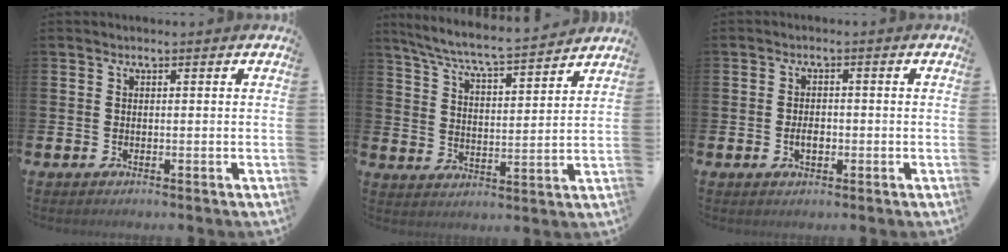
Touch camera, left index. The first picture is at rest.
{"total": 6.9, "force": [6.5, 0.0, 2.2], "torque": [-0.072, -0.047, 0.111]}
{"total": 2.3, "force": [-0.5, 1.4, 1.7], "torque": [-0.023, 0.000, -0.012]}